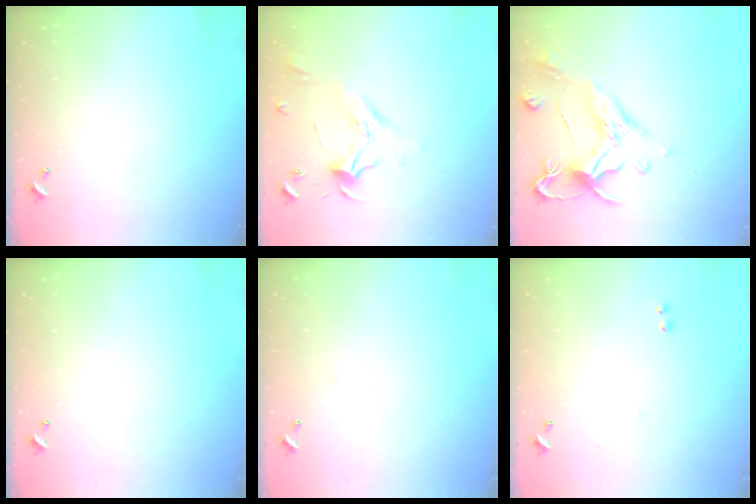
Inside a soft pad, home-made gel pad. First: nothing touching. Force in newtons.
{"total": 2.3, "press": 2.2, "slide": 0.9}
{"total": 1.6, "press": 0.4, "slide": 1.6}
{"total": 0.0}
{"total": 1.5, "press": 1.3, "slide": 0.6}
{"total": 0.9, "press": 0.8, "slide": 0.5}